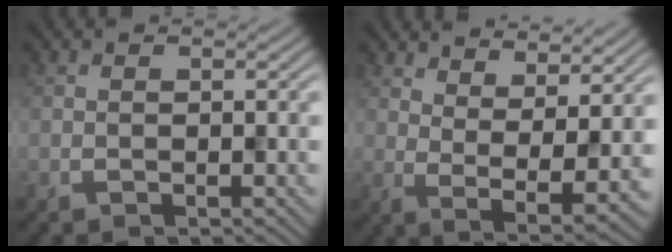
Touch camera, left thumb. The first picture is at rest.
{"total": 5.5, "force": [3.4, 1.2, 4.2], "torque": [-0.085, -0.008, 0.078]}